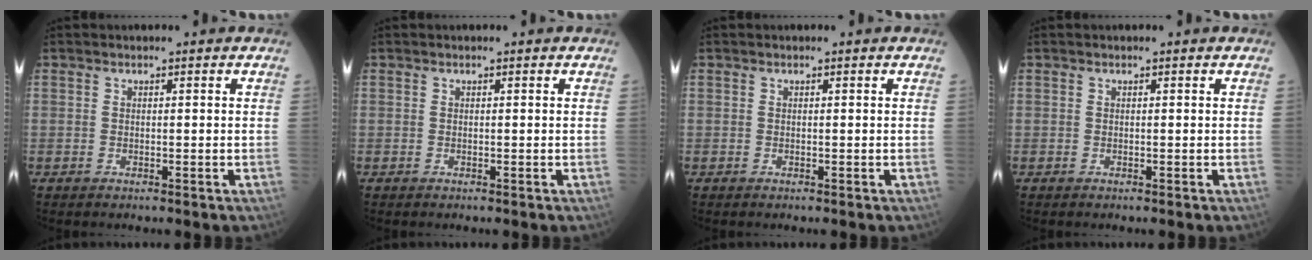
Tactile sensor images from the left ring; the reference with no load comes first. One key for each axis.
{"total": 0.0}
{"total": 0.0}
{"total": 0.0}